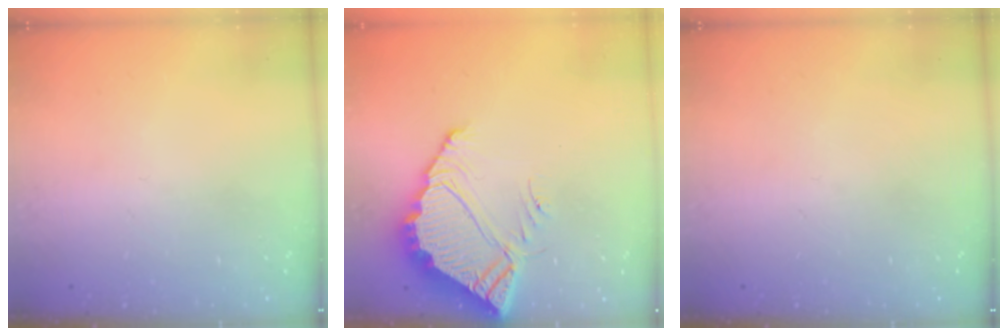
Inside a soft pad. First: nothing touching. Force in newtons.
{"total": 7.2, "press": 7.2, "slide": 0.6}
{"total": 0.0}